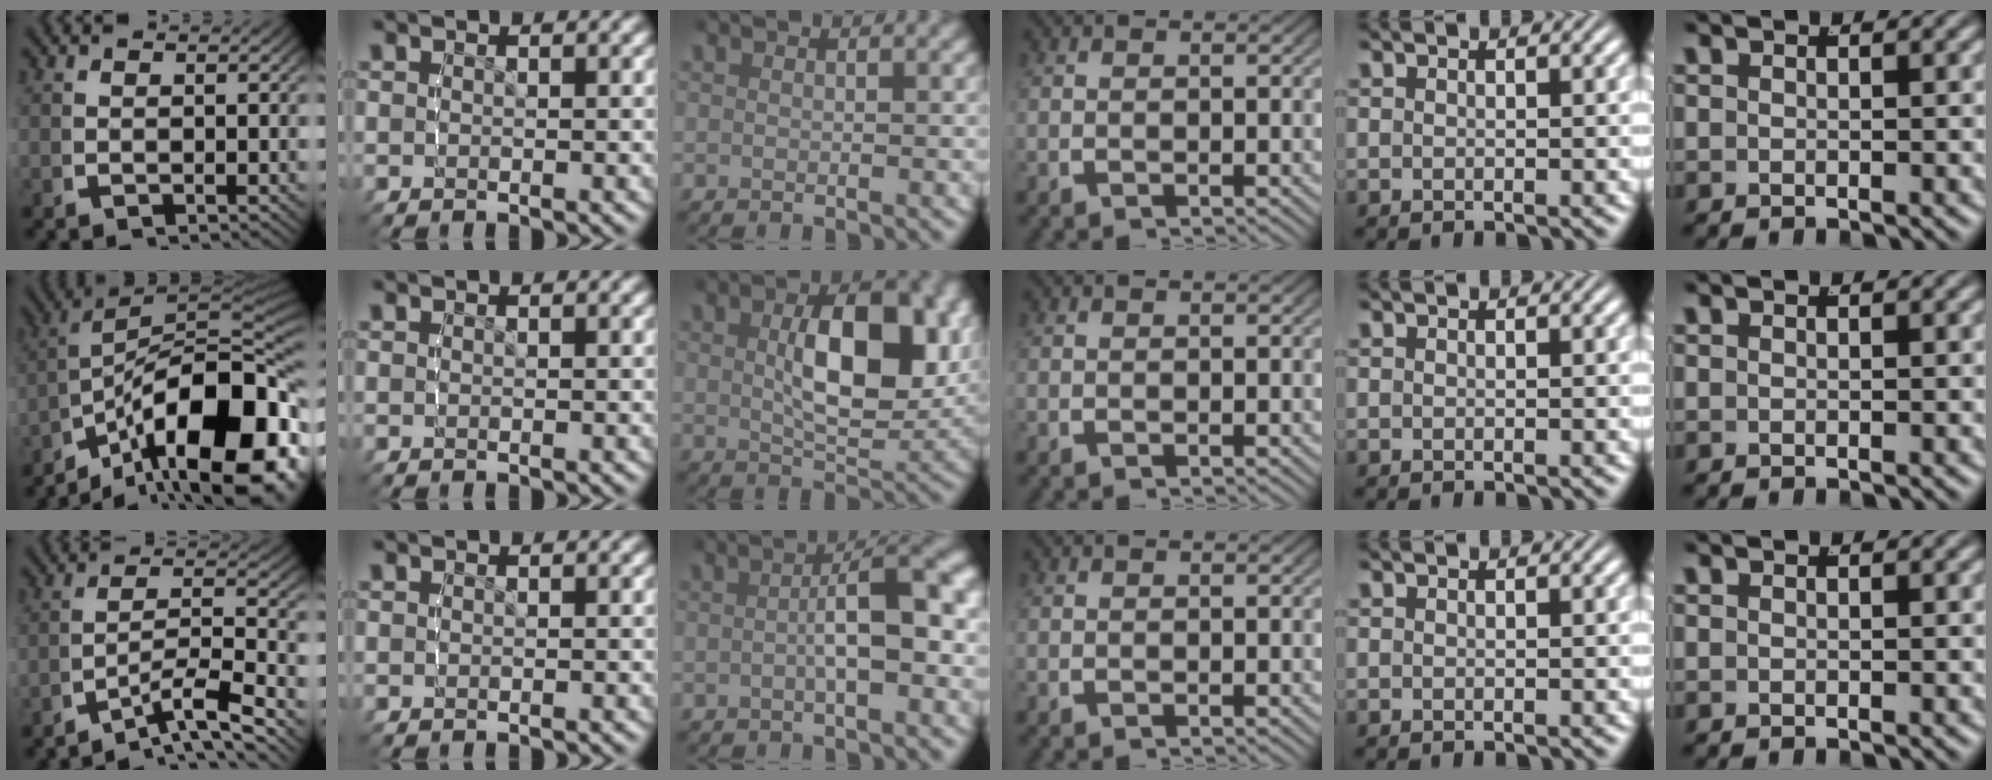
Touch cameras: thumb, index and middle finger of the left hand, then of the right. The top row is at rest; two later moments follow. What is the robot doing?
{"motion": "lift_and_place", "object": "glue stick"}